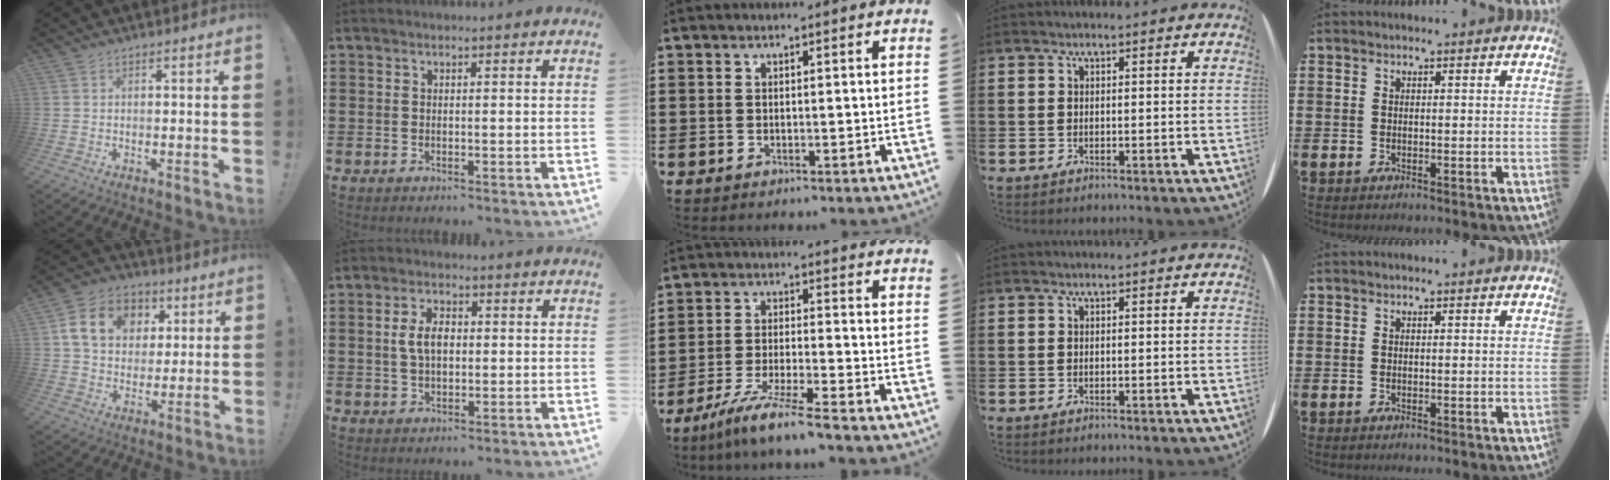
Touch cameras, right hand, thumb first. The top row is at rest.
{"thumb": {"total": 14.2, "force": [4.5, 11.3, 7.4], "torque": [-0.108, -0.006, 0.091]}, "index": {"total": 4.7, "force": [0.4, 2.5, 3.9], "torque": [-0.087, 0.008, 0.003]}, "middle": {"total": 7.0, "force": [-6.0, -0.9, 3.4], "torque": [-0.070, -0.020, -0.116]}}